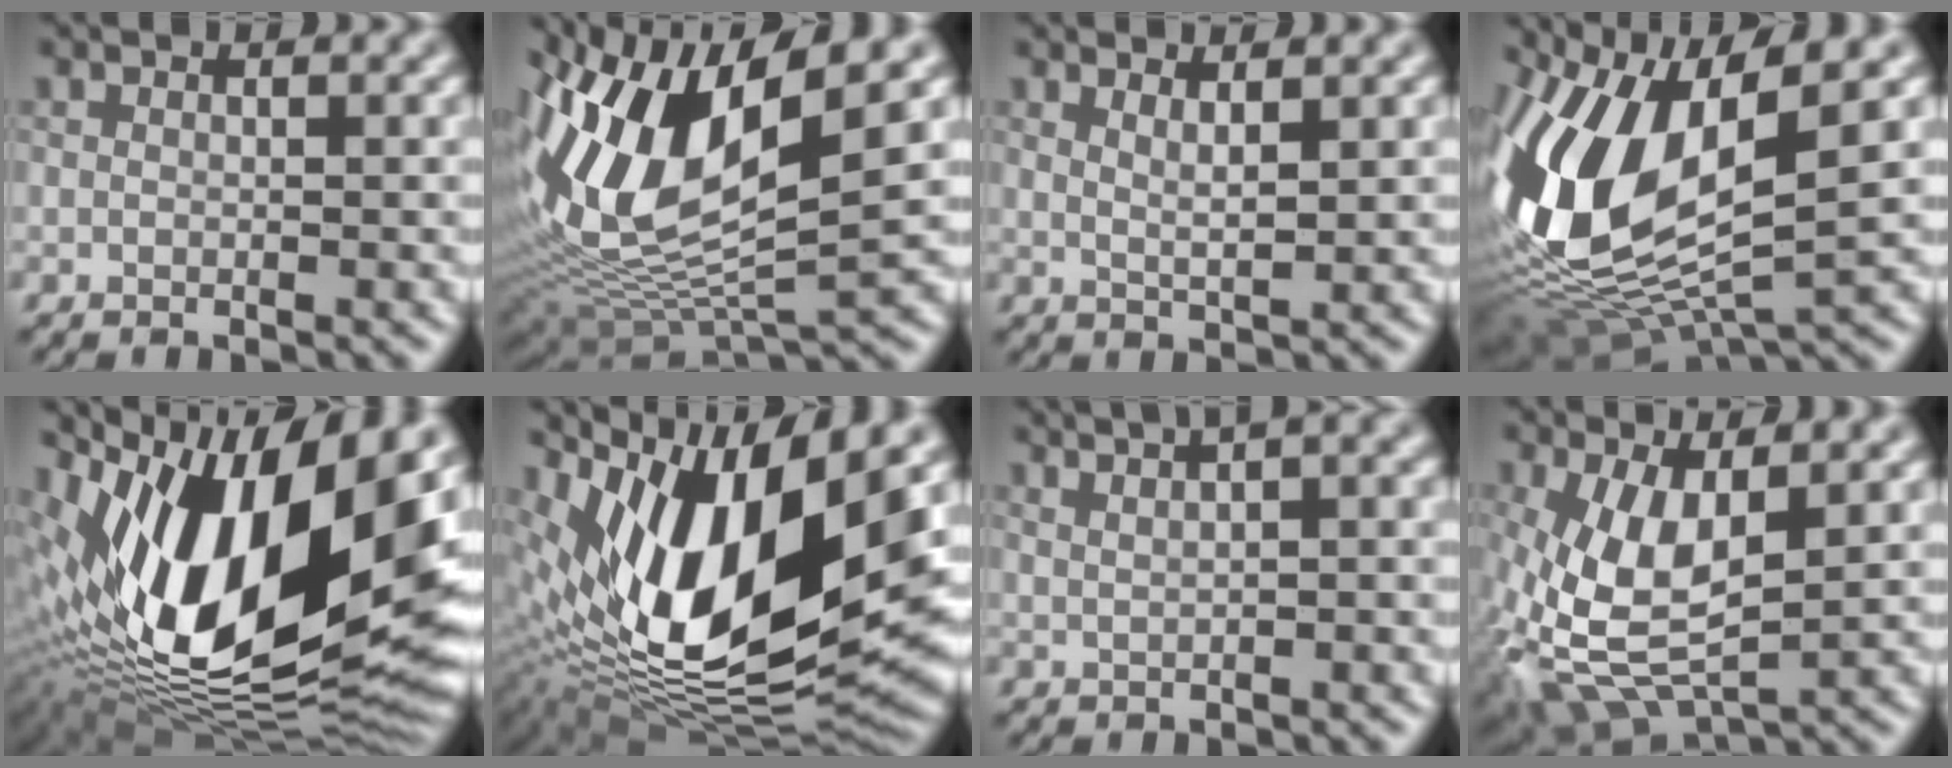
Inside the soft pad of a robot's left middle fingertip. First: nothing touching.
{"total": 13.0, "force": [2.7, 5.3, 11.6], "torque": [-0.246, 0.016, 0.057]}
{"total": 1.2, "force": [0.7, 0.1, 1.0], "torque": [-0.019, -0.004, 0.024]}
{"total": 14.3, "force": [1.0, 6.7, 12.6], "torque": [-0.294, -0.003, 0.036]}
{"total": 17.0, "force": [2.2, 8.3, 14.7], "torque": [-0.265, 0.016, 0.042]}
{"total": 14.7, "force": [2.6, 6.1, 13.2], "torque": [-0.247, -0.005, 0.055]}
{"total": 5.4, "force": [3.1, 1.9, 4.0], "torque": [-0.061, 0.032, 0.044]}
{"total": 7.9, "force": [-0.8, 3.7, 6.9], "torque": [-0.176, -0.007, -0.002]}